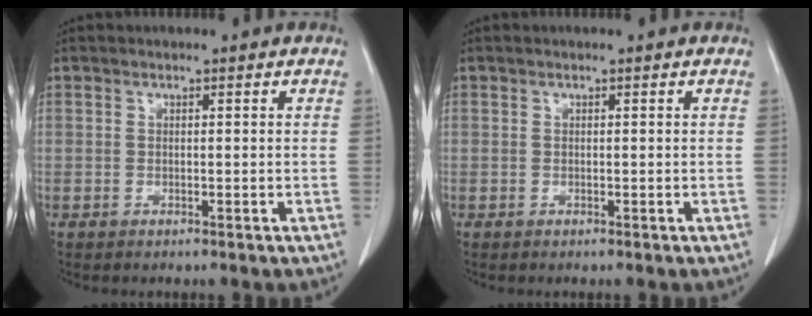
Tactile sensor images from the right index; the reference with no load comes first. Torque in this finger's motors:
{"motor_torque": [0.00, 0.00, 0.00, 0.01]}